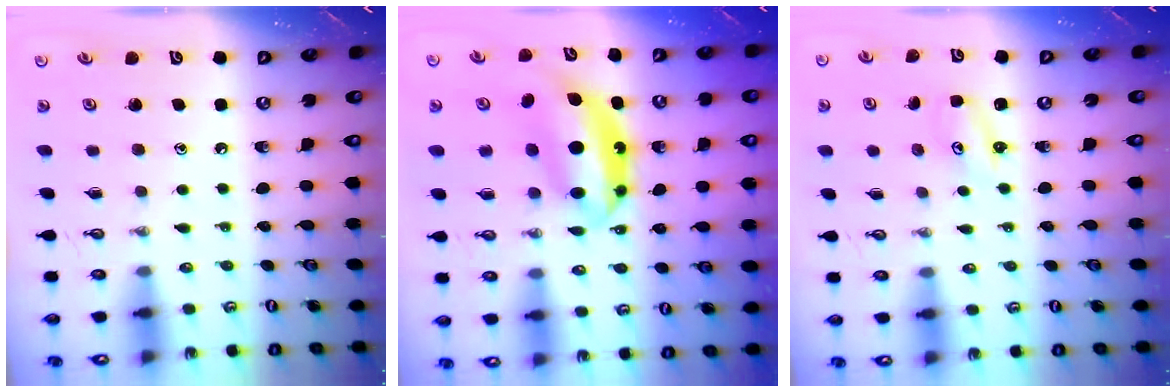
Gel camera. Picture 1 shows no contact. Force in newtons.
{"total": 10.9, "press": 10.9, "slide": 0.8}
{"total": 2.1, "press": 2.0, "slide": 0.3}